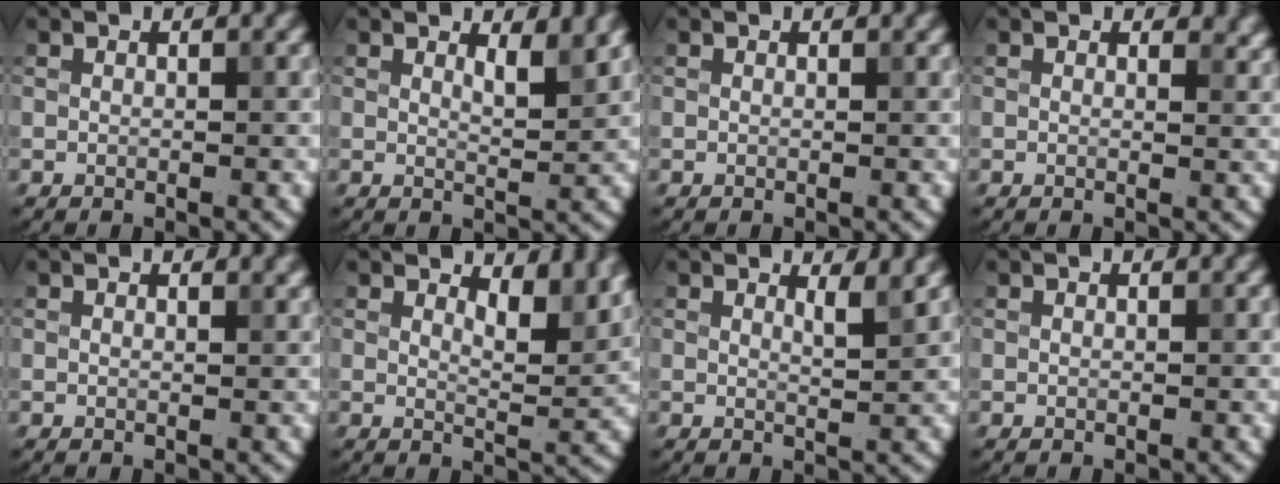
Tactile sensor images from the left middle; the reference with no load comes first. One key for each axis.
{"total": 2.1, "fx": 1.4, "fy": 0.5, "fz": 1.4, "tx": -0.016, "ty": -0.004, "tz": 0.024}
{"total": 0.0}
{"total": 1.2, "fx": 0.9, "fy": 0.6, "fz": 0.6, "tx": -0.004, "ty": -0.005, "tz": 0.013}
{"total": 0.8, "fx": 0.6, "fy": 0.2, "fz": 0.4, "tx": 0.000, "ty": 0.002, "tz": 0.010}
{"total": 3.6, "fx": 2.5, "fy": 1.2, "fz": 2.3, "tx": -0.033, "ty": -0.006, "tz": 0.033}
{"total": 1.5, "fx": 1.1, "fy": 0.3, "fz": 1.0, "tx": -0.007, "ty": 0.000, "tz": 0.013}
{"total": 0.0}